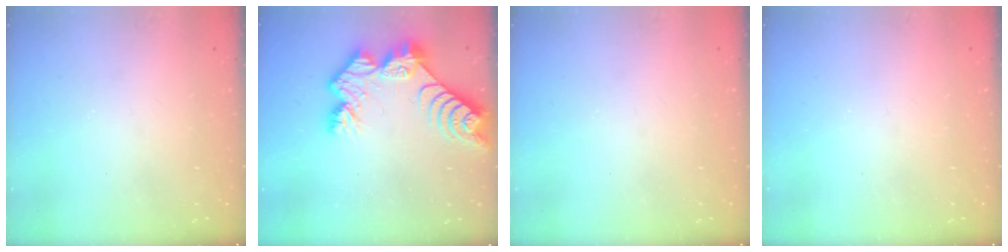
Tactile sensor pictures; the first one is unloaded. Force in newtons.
{"total": 11.9, "press": 11.9, "slide": 1.0}
{"total": 0.6, "press": 0.4, "slide": 0.4}
{"total": 0.0}